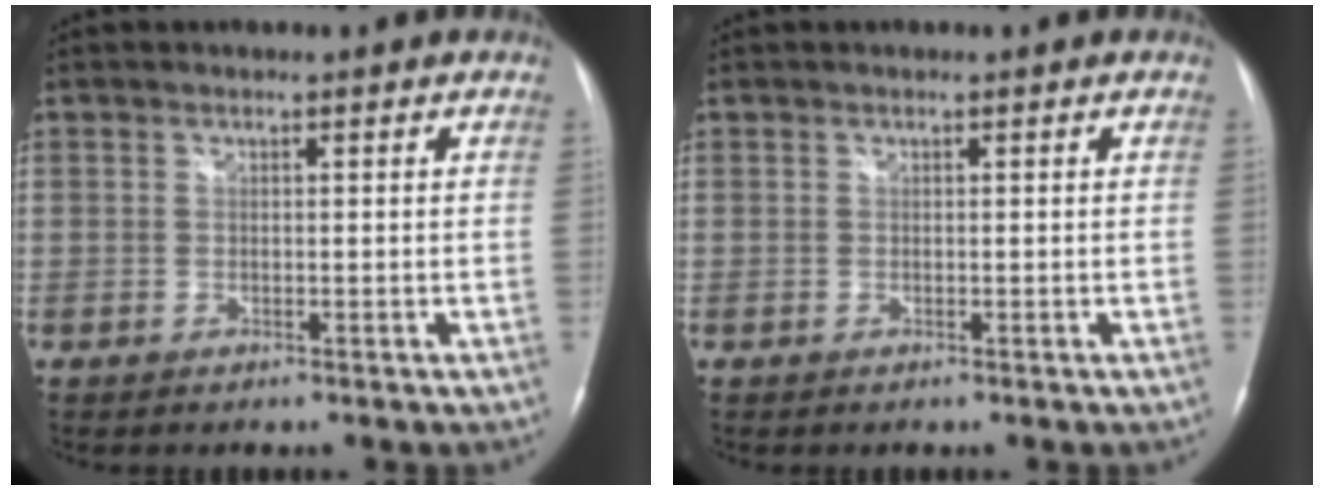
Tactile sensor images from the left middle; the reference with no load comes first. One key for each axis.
{"total": 0.0}